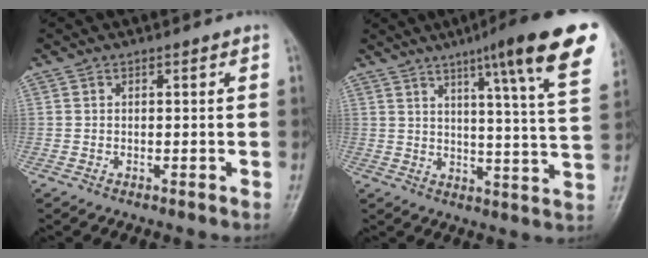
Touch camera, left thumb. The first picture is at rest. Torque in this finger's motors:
{"motor_torque": [1.32, 0.16, 1.60, -1.15, 0.38]}